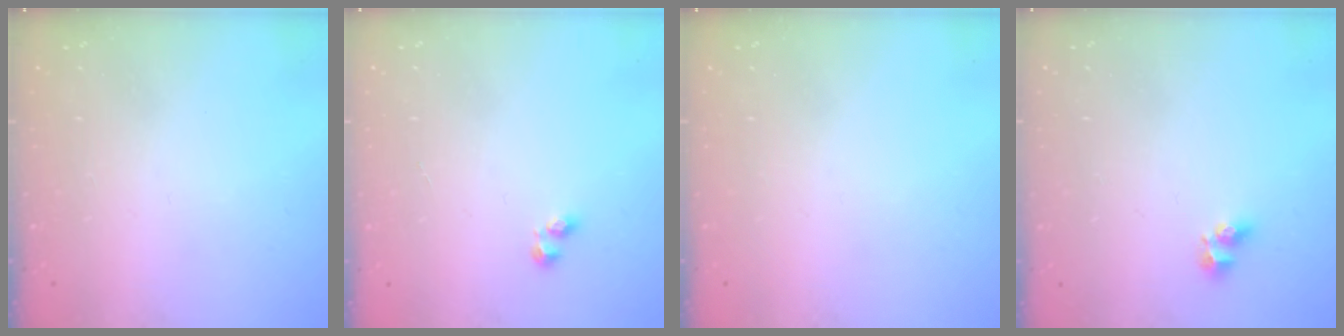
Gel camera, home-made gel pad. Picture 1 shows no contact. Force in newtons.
{"total": 1.2, "press": 1.0, "slide": 0.6}
{"total": 0.0}
{"total": 5.0, "press": 5.0, "slide": 0.4}